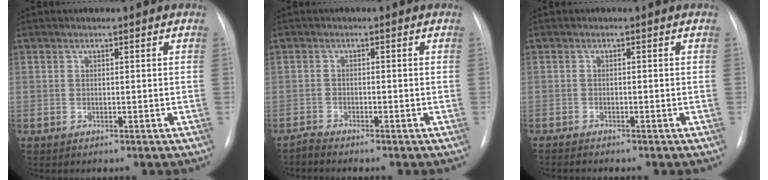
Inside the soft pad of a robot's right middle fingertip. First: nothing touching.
{"total": 1.3, "force": [-1.3, -0.3, -0.2], "torque": [0.005, -0.006, -0.026]}
{"total": 2.5, "force": [-2.2, 0.1, 1.0], "torque": [-0.015, -0.004, -0.031]}